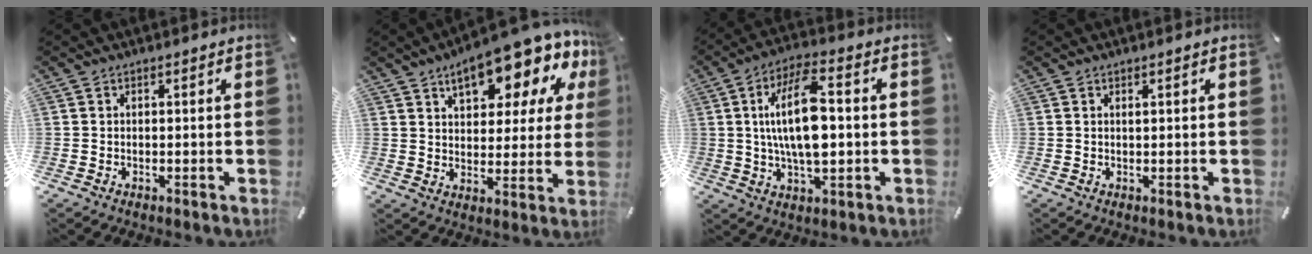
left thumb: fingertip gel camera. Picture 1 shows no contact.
{"total": 18.2, "force": [11.7, 7.6, 11.7], "torque": [-0.169, -0.066, 0.192]}
{"total": 14.5, "force": [0.7, 6.0, 13.2], "torque": [-0.254, 0.000, 0.010]}
{"total": 0.6, "force": [0.2, 0.1, 0.5], "torque": [-0.009, 0.000, 0.004]}